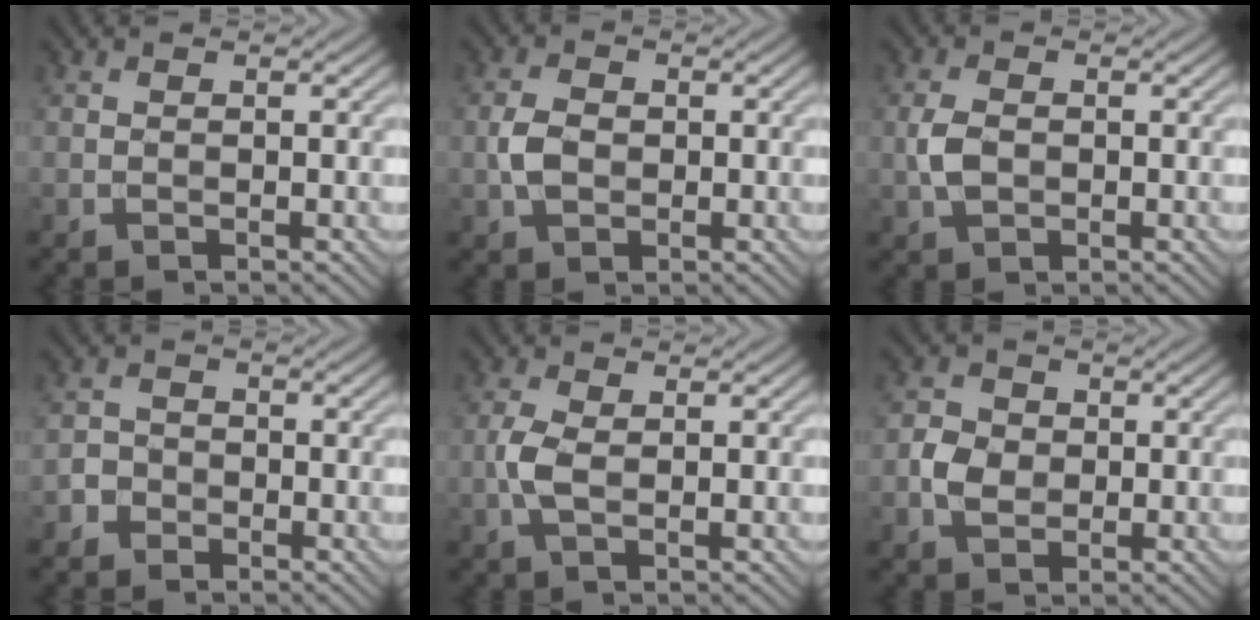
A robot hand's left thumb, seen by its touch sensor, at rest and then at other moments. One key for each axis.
{"total": 3.3, "fx": -0.3, "fy": 2.4, "fz": 2.2, "tx": -0.053, "ty": 0.000, "tz": -0.011}
{"total": 3.1, "fx": -0.3, "fy": 2.1, "fz": 2.3, "tx": -0.056, "ty": 0.000, "tz": -0.006}
{"total": 2.4, "fx": -1.3, "fy": 2.0, "fz": 0.4, "tx": 0.006, "ty": 0.002, "tz": -0.034}
{"total": 2.9, "fx": -0.2, "fy": 1.3, "fz": 2.6, "tx": -0.067, "ty": 0.002, "tz": -0.006}
{"total": 3.5, "fx": -0.4, "fy": 2.9, "fz": 1.8, "tx": -0.043, "ty": 0.001, "tz": -0.011}